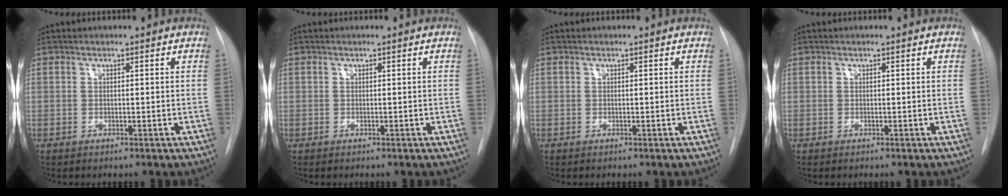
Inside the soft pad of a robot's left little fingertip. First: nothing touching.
{"total": 0.0}
{"total": 0.0}
{"total": 0.0}